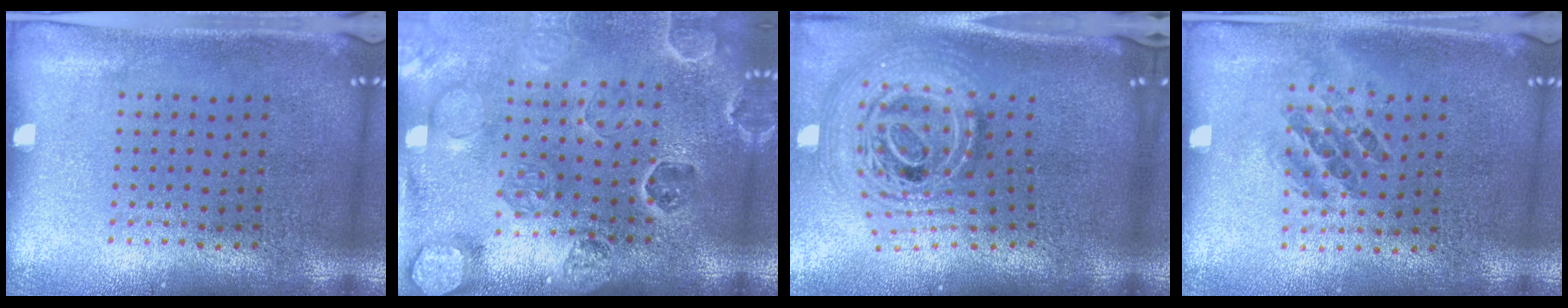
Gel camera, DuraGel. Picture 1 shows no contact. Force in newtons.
{"total": 2.7, "press": 2.7, "slide": 0.3}
{"total": 2.7, "press": 1.9, "slide": 2.0}
{"total": 1.0, "press": 0.9, "slide": 0.3}